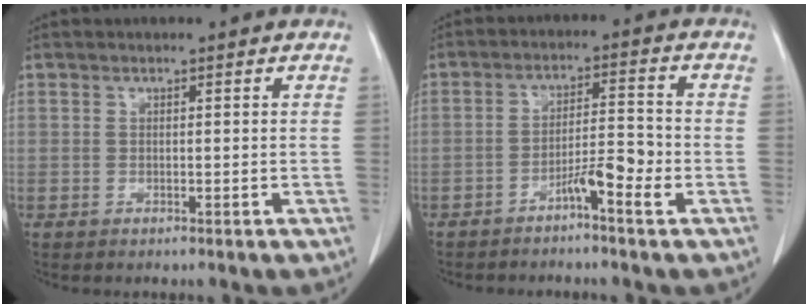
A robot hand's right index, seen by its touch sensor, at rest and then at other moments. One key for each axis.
{"total": 5.2, "fx": -2.9, "fy": 0.3, "fz": 4.3, "tx": -0.069, "ty": 0.009, "tz": -0.052}